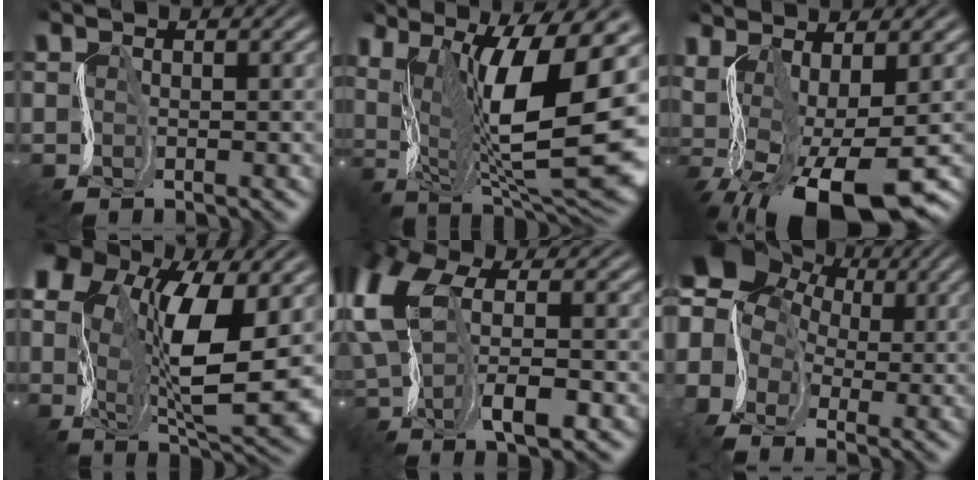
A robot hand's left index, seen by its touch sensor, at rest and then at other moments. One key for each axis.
{"total": 15.2, "fx": 2.0, "fy": 4.5, "fz": 14.4, "tx": -0.234, "ty": 0.008, "tz": 0.043}
{"total": 11.3, "fx": -3.0, "fy": 3.4, "fz": 10.4, "tx": -0.160, "ty": -0.009, "tz": -0.037}
{"total": 12.6, "fx": 1.0, "fy": 6.3, "fz": 10.9, "tx": -0.206, "ty": -0.013, "tz": 0.019}
{"total": 7.7, "fx": 1.1, "fy": 3.6, "fz": 6.7, "tx": -0.153, "ty": 0.013, "tz": 0.006}
{"total": 9.6, "fx": 1.7, "fy": 7.8, "fz": 5.4, "tx": -0.100, "ty": 0.029, "tz": 0.007}